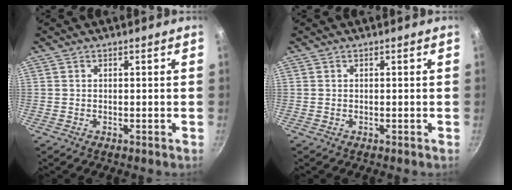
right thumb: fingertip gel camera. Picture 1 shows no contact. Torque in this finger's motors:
{"motor_torque": [-0.10, 0.10, -0.28, 0.15, 0.00]}